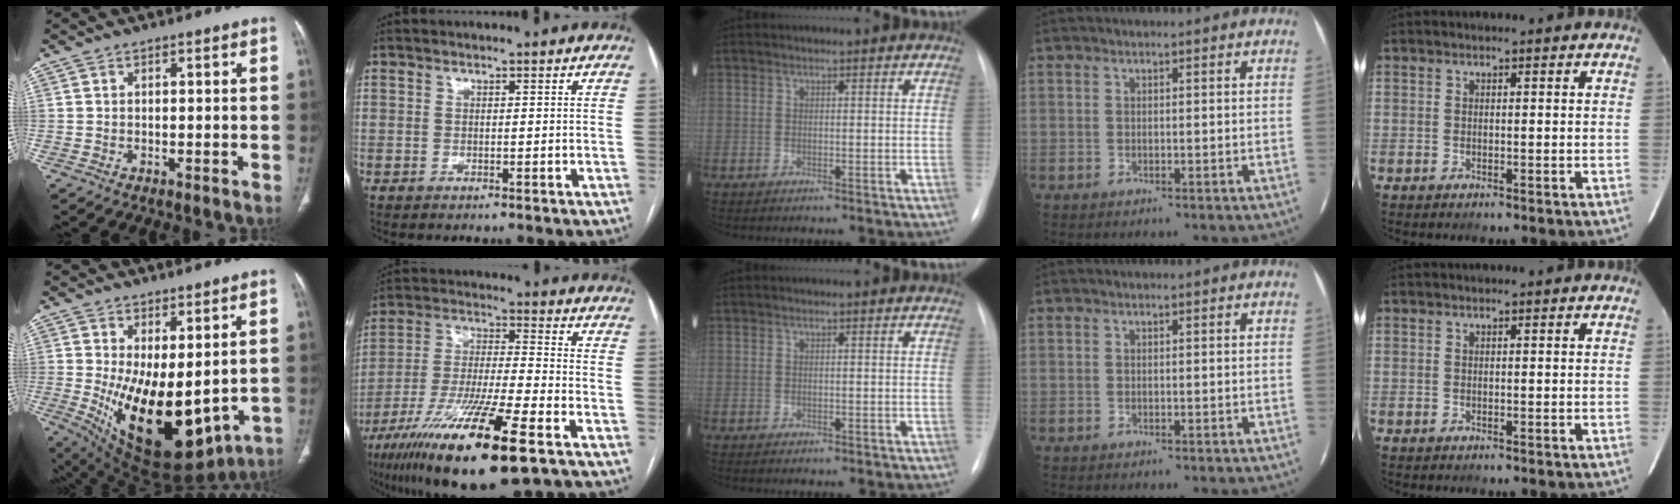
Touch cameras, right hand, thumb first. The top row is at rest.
{"thumb": {"total": 18.5, "force": [-0.6, 9.0, 16.2], "torque": [-0.256, -0.037, 0.027]}, "index": {"total": 20.0, "force": [-11.3, 1.5, 16.4], "torque": [-0.307, -0.050, -0.201]}}